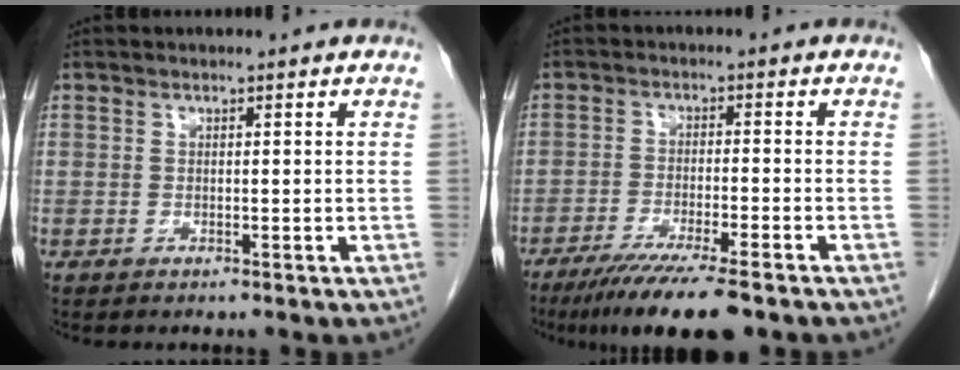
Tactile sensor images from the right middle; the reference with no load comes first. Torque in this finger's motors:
{"motor_torque": [1.12, -1.02, 0.23, 0.06]}